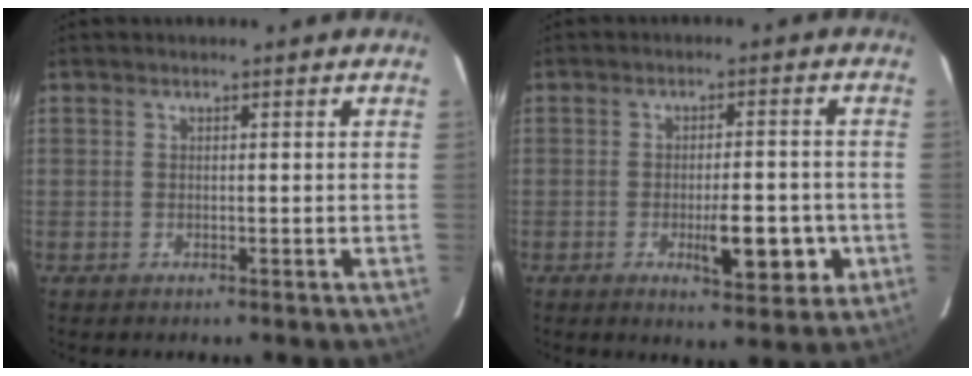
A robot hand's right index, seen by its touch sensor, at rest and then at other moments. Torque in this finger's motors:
{"motor_torque": [0.25, -0.05, 0.16, 0.07]}